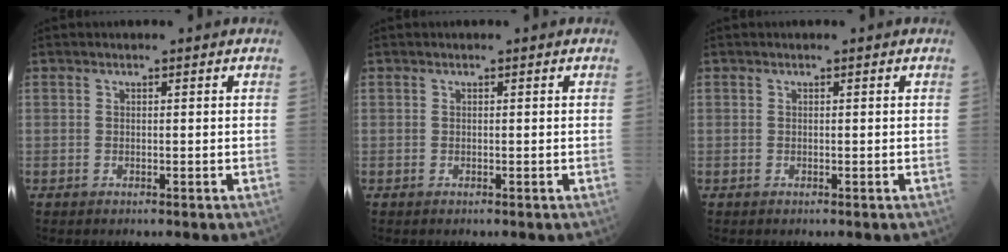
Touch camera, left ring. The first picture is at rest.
{"total": 0.0}
{"total": 0.0}